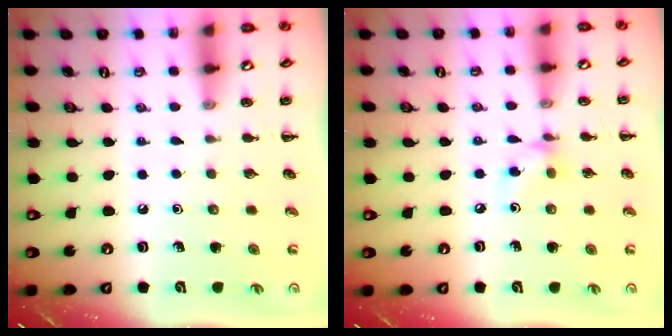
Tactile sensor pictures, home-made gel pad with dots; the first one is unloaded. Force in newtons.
{"total": 6.2, "press": 6.1, "slide": 1.4}